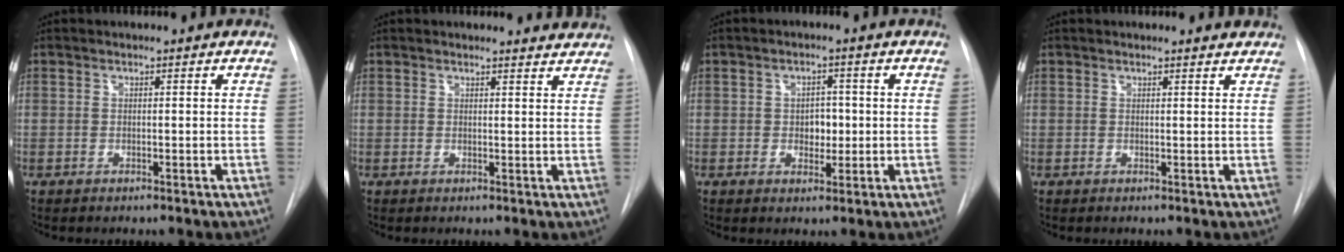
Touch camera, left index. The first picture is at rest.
{"total": 3.2, "force": [3.2, 0.4, -0.1], "torque": [-0.003, -0.012, 0.020]}
{"total": 3.3, "force": [-0.1, 2.3, 2.4], "torque": [-0.027, 0.001, 0.000]}
{"total": 2.4, "force": [2.3, 0.3, 0.1], "torque": [-0.009, -0.003, 0.017]}